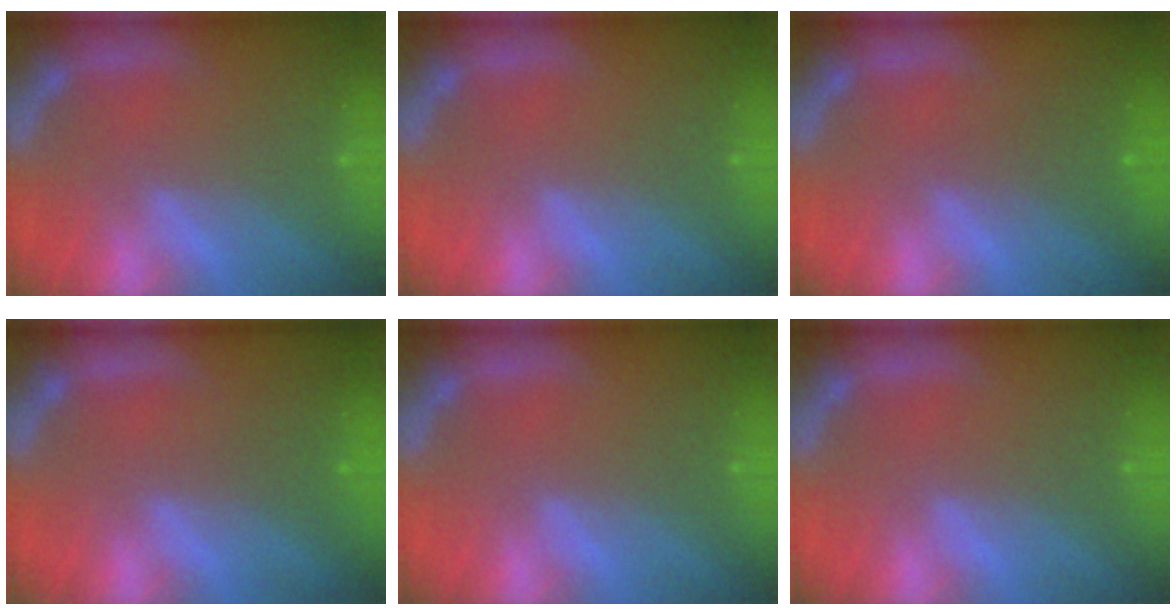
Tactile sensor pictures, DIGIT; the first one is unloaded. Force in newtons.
{"total": 0.0}
{"total": 2.0}
{"total": 0.9}
{"total": 0.0}
{"total": 0.0}